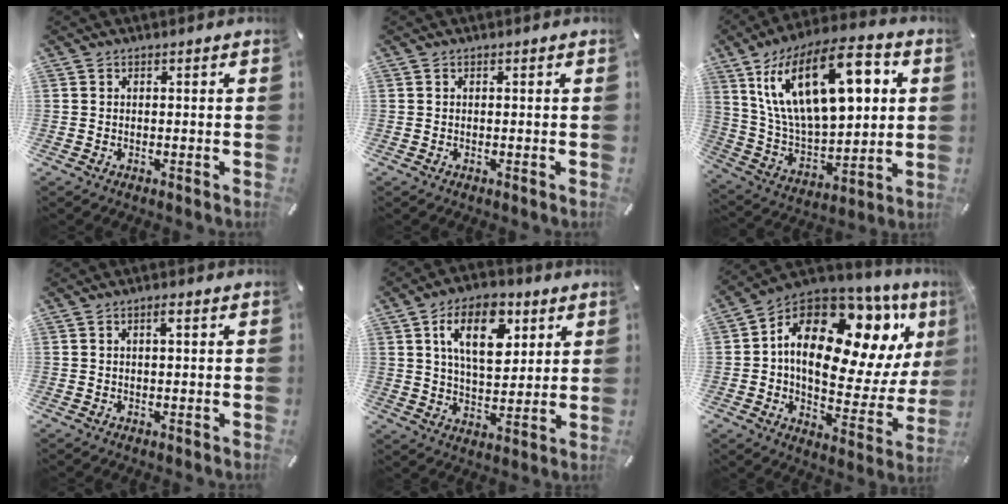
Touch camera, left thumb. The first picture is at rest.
{"total": 0.0}
{"total": 25.3, "force": [9.9, 13.0, 19.4], "torque": [-0.366, -0.031, 0.156]}
{"total": 1.7, "force": [0.5, 0.5, 1.5], "torque": [-0.030, 0.005, 0.007]}
{"total": 14.3, "force": [5.9, 8.2, 10.1], "torque": [-0.156, -0.004, 0.101]}
{"total": 20.9, "force": [8.6, 12.2, 14.6], "torque": [-0.224, -0.061, 0.143]}